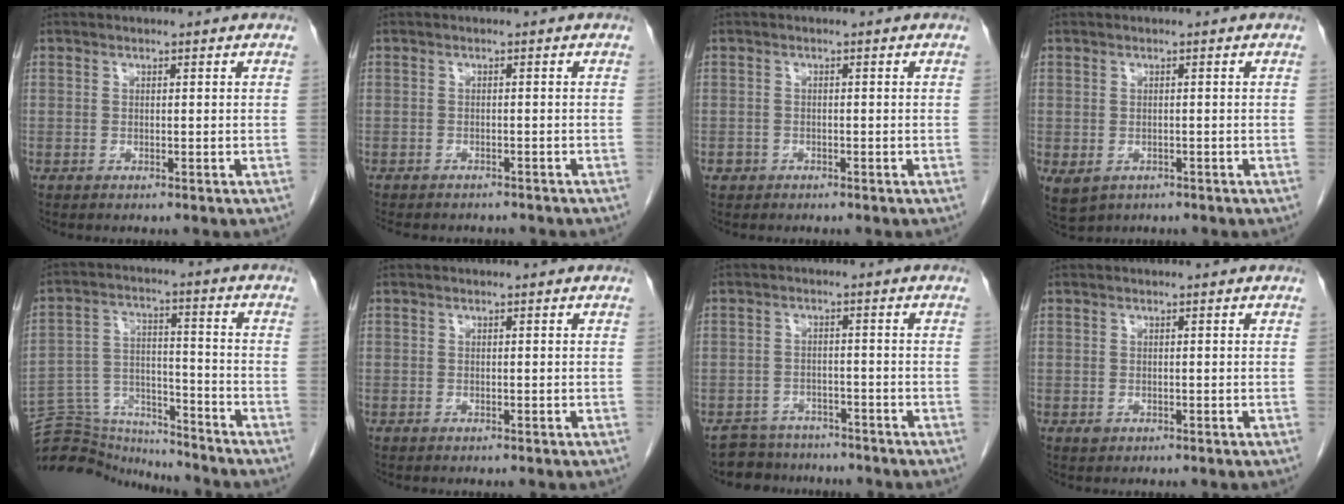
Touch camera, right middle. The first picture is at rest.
{"total": 8.8, "force": [-7.7, 2.8, 3.0], "torque": [-0.048, -0.001, -0.091]}
{"total": 1.2, "force": [-0.8, 1.0, 0.1], "torque": [-0.006, 0.004, -0.014]}
{"total": 4.3, "force": [-2.1, 3.1, 2.0], "torque": [-0.036, -0.007, -0.024]}
{"total": 14.2, "force": [-14.1, 1.7, 1.1], "torque": [-0.023, 0.037, -0.233]}
{"total": 0.0}
{"total": 5.9, "force": [-5.2, 2.7, -0.5], "torque": [0.014, 0.011, -0.081]}
{"total": 0.6, "force": [-0.2, 0.5, 0.2], "torque": [-0.004, 0.001, -0.002]}